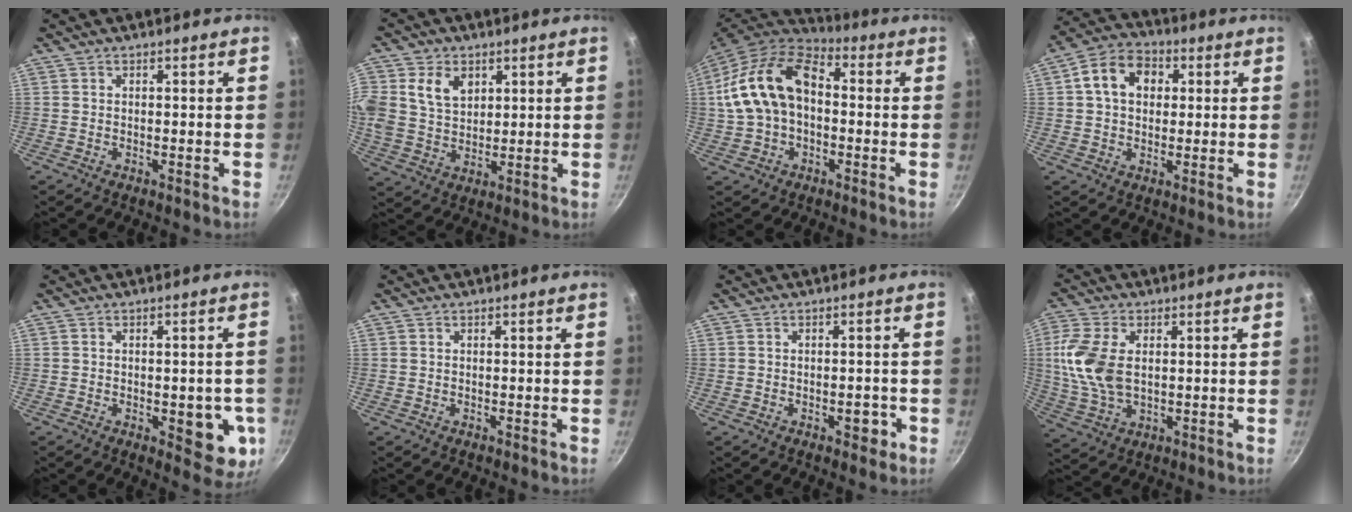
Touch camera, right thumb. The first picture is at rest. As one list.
[{"total": 11.6, "force": [3.8, 8.7, 6.7], "torque": [-0.129, 0.000, 0.072]}, {"total": 16.9, "force": [0.6, 11.3, 12.5], "torque": [-0.219, 0.041, 0.001]}, {"total": 10.3, "force": [2.3, 7.7, 6.4], "torque": [-0.085, 0.018, 0.021]}, {"total": 9.2, "force": [-2.0, 4.4, 7.8], "torque": [-0.060, -0.006, -0.022]}, {"total": 0.0}, {"total": 3.0, "force": [-1.2, 1.8, 2.2], "torque": [-0.008, 0.013, -0.014]}, {"total": 11.4, "force": [1.3, 6.9, 9.0], "torque": [-0.190, -0.004, 0.026]}]